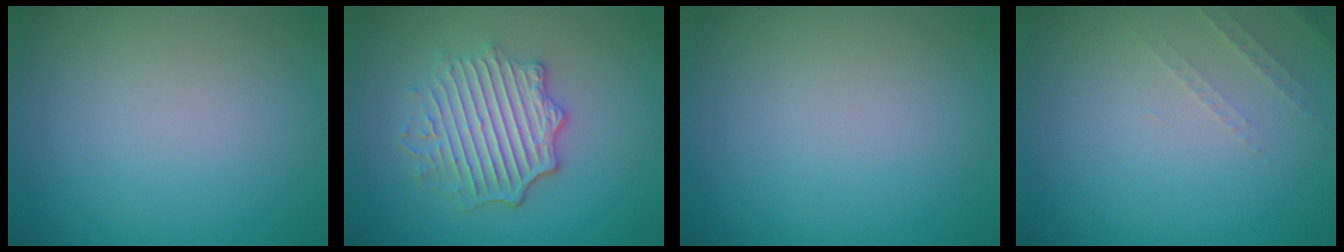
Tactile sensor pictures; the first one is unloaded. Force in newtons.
{"total": 5.0, "press": 4.2, "slide": 2.8}
{"total": 0.0}
{"total": 1.3, "press": 1.2, "slide": 0.4}